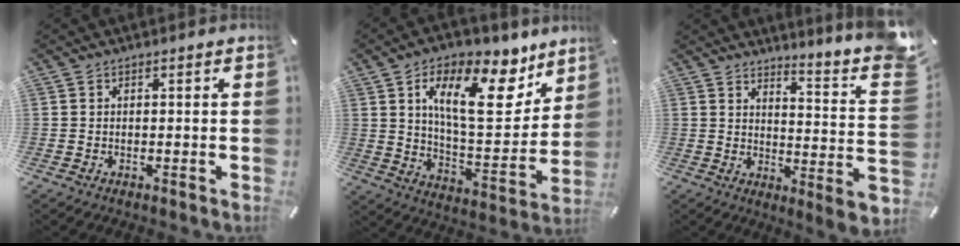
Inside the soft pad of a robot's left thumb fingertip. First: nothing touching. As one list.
[{"total": 19.8, "force": [10.4, 9.4, 14.1], "torque": [-0.217, -0.061, 0.169]}, {"total": 8.5, "force": [3.5, -1.3, 7.7], "torque": [-0.116, -0.073, 0.046]}]